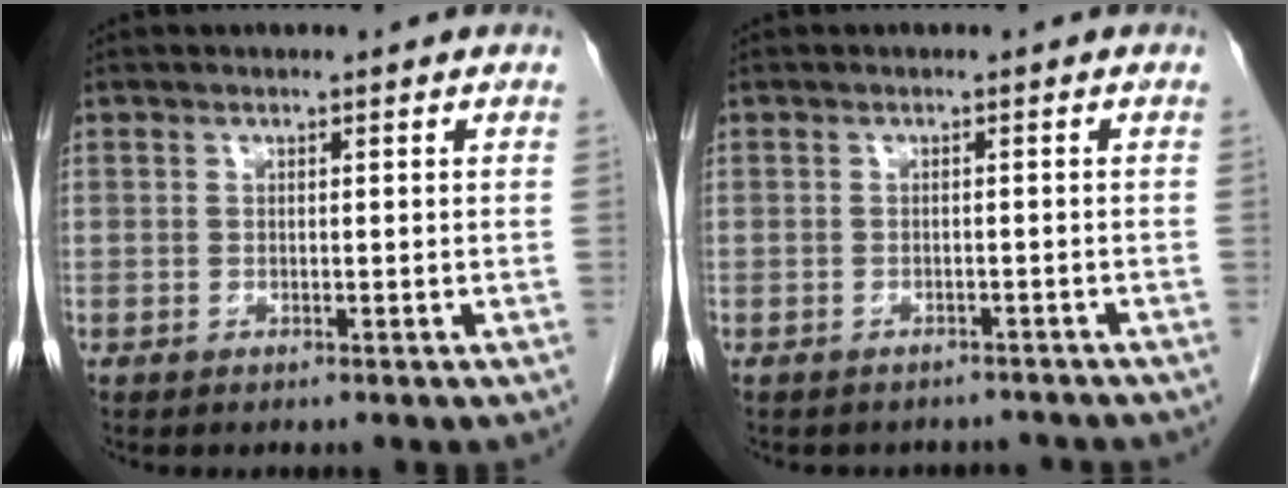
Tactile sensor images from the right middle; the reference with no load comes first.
{"total": 4.7, "force": [-4.3, 1.9, 0.4], "torque": [-0.009, 0.004, -0.047]}